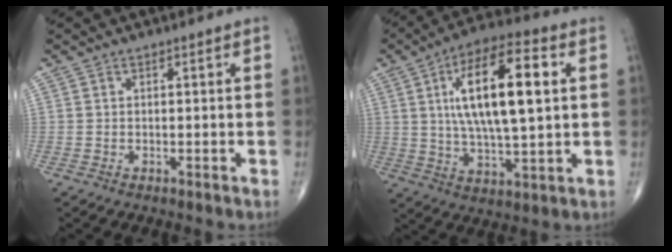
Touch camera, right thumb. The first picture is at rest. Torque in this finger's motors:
{"motor_torque": [-1.17, 2.54, 1.56, 0.39, 0.23]}